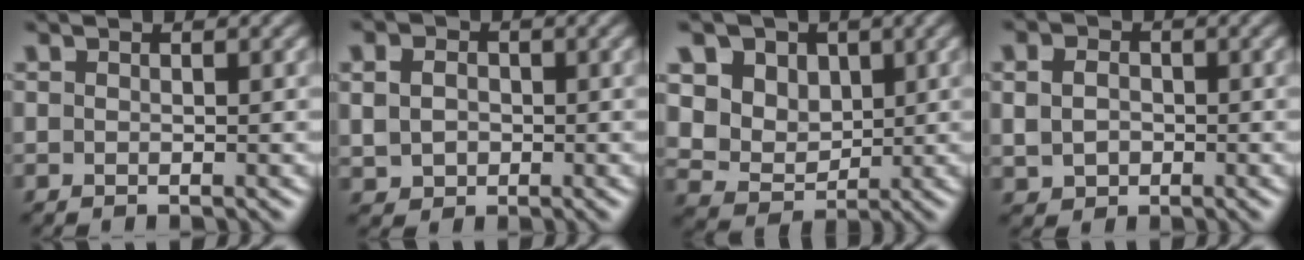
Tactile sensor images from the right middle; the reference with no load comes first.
{"total": 3.7, "force": [1.0, 3.1, 1.7], "torque": [-0.033, 0.021, -0.001]}
{"total": 8.2, "force": [4.0, 6.4, 3.3], "torque": [-0.074, 0.001, 0.069]}
{"total": 3.3, "force": [0.6, 2.8, 1.6], "torque": [-0.031, 0.021, -0.007]}